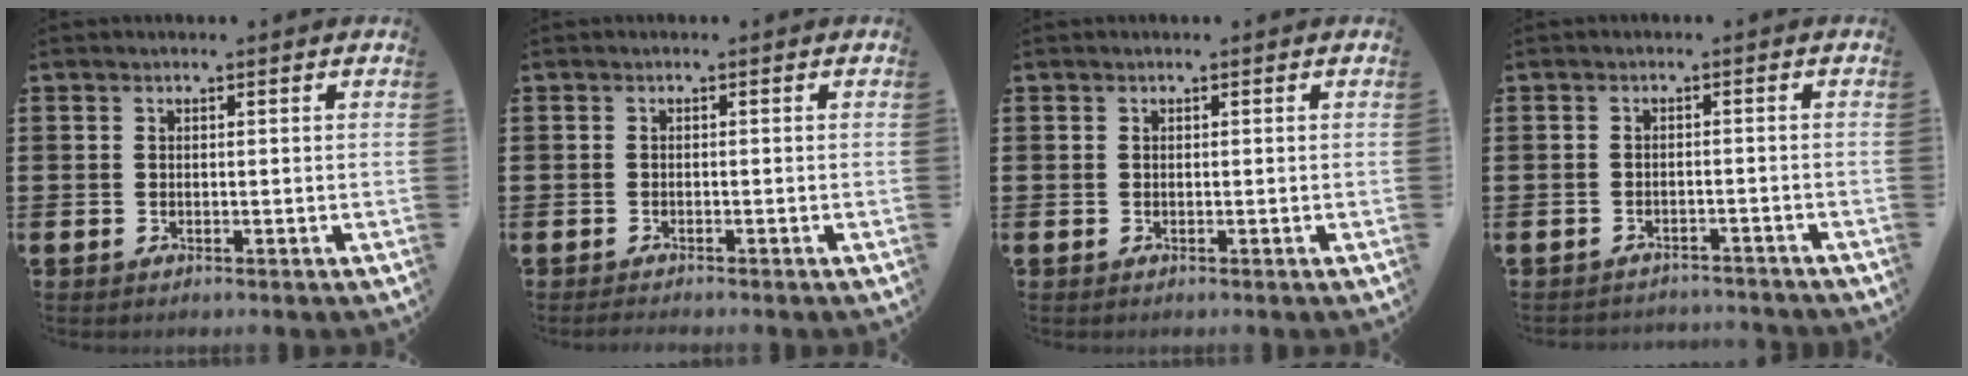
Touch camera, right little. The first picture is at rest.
{"total": 0.6, "force": [-0.6, 0.0, 0.2], "torque": [-0.005, -0.002, -0.012]}
{"total": 0.0}
{"total": 1.6, "force": [-1.6, 0.0, -0.2], "torque": [-0.003, 0.003, -0.036]}